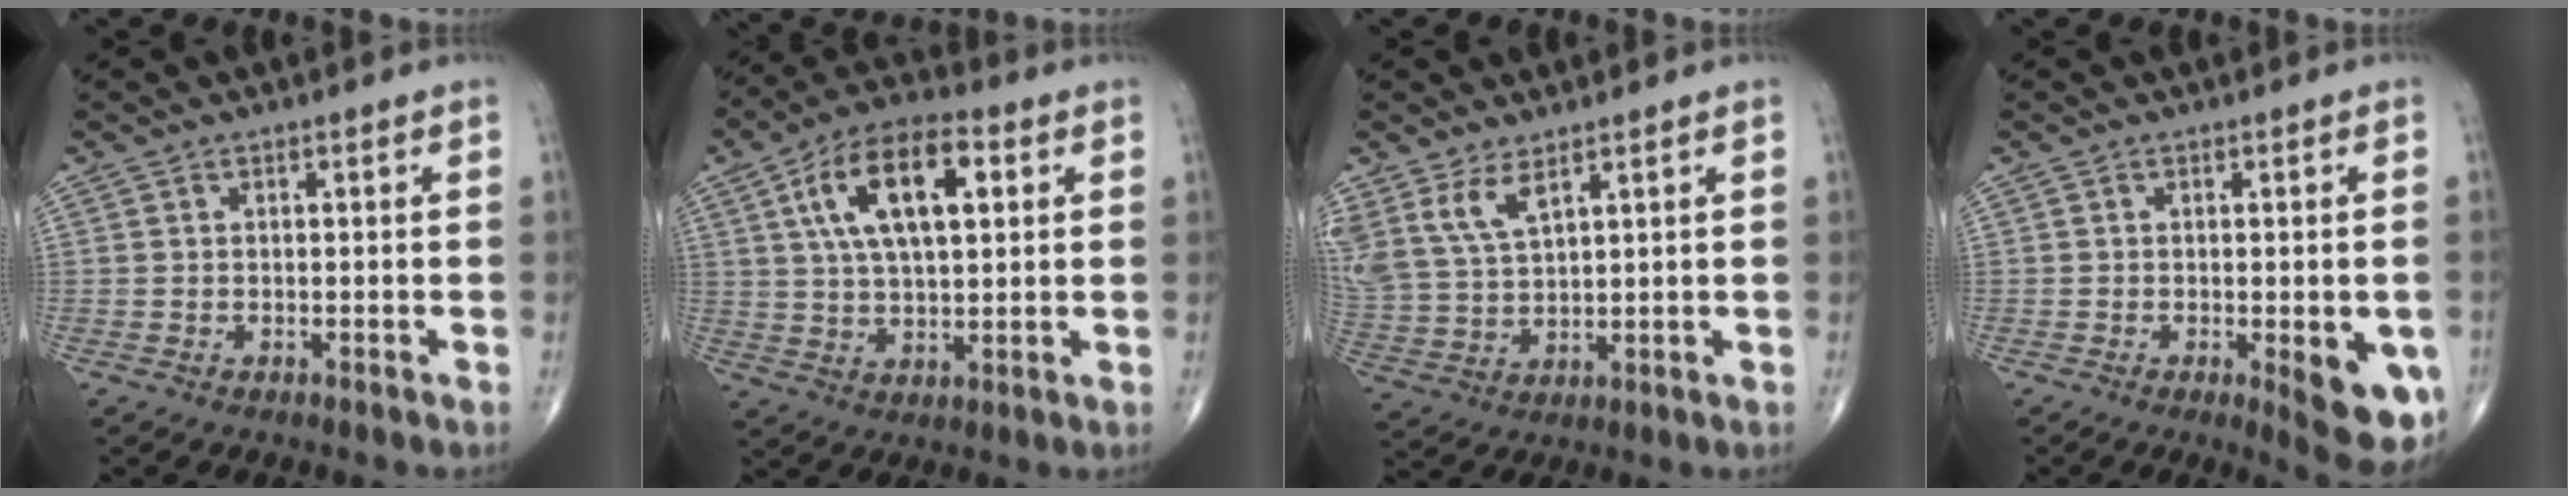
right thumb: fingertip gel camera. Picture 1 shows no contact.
{"total": 15.3, "force": [4.7, 7.1, 12.8], "torque": [-0.219, 0.009, 0.078]}
{"total": 8.5, "force": [5.1, 3.7, 5.7], "torque": [-0.116, -0.018, 0.116]}
{"total": 9.4, "force": [-2.7, 3.0, 8.5], "torque": [-0.088, -0.014, -0.027]}